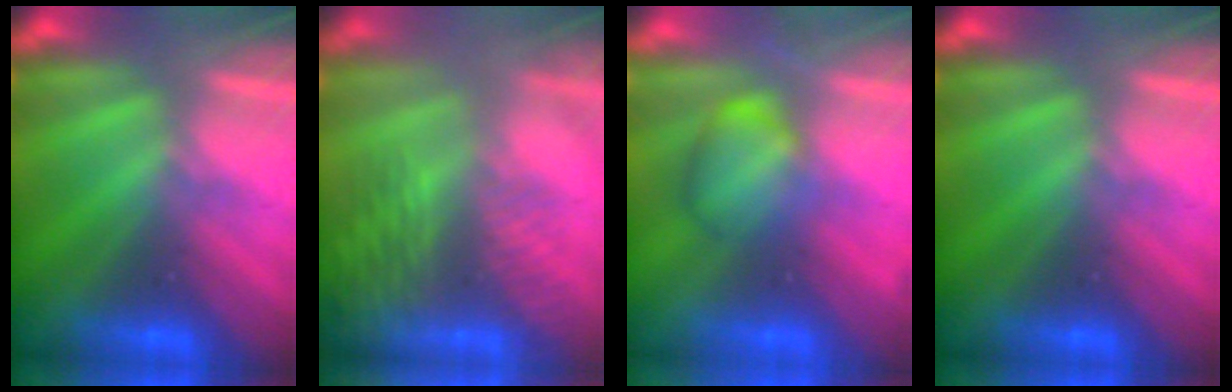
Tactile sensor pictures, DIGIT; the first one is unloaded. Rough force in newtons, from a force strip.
{"total": 7.2}
{"total": 2.3}
{"total": 0.0}